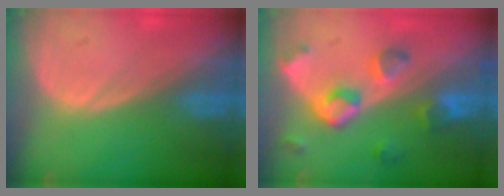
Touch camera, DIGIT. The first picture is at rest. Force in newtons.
{"total": 7.7, "press": 7.0, "slide": 3.2}